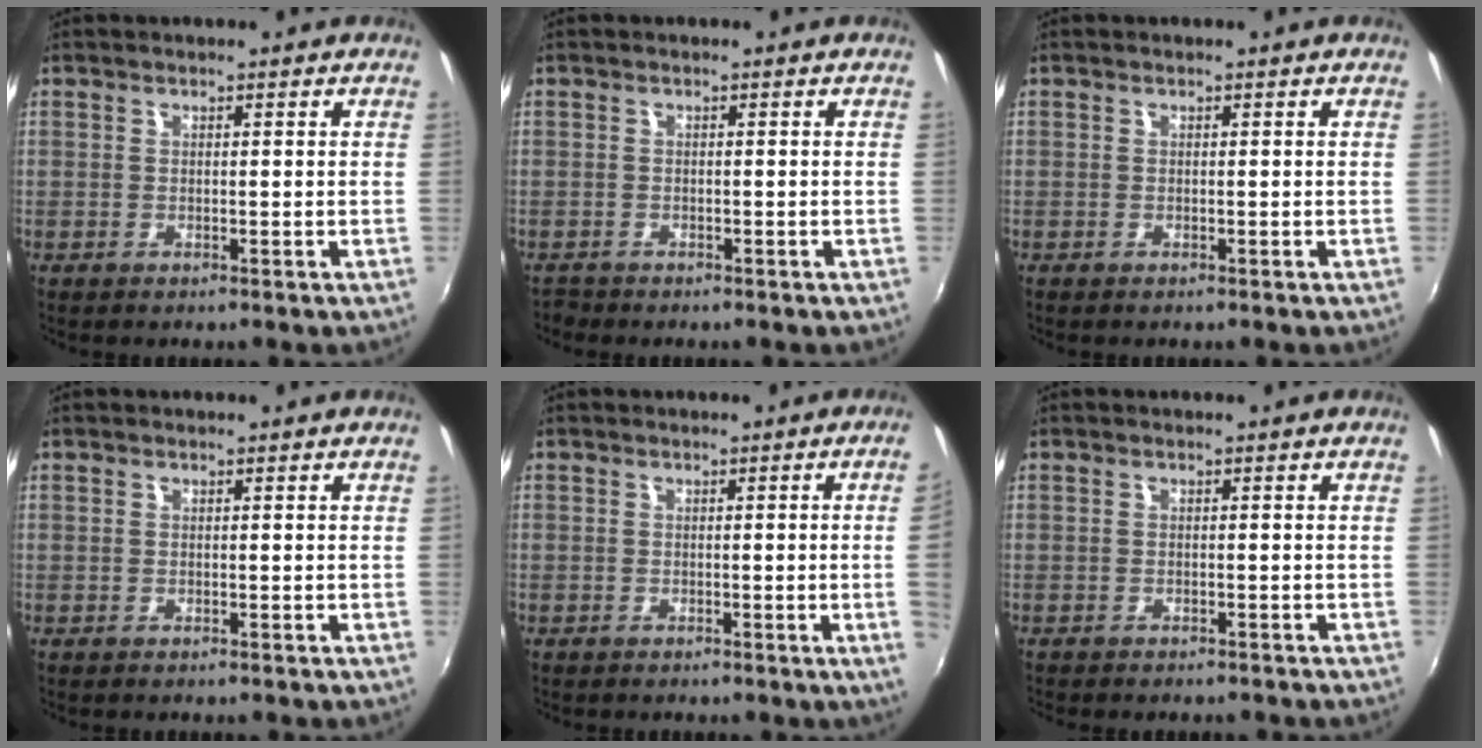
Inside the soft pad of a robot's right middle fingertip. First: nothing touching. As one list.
[{"total": 1.3, "force": [-1.2, 0.5, -0.1], "torque": [-0.003, -0.003, -0.023]}, {"total": 0.0}, {"total": 0.0}, {"total": 2.8, "force": [-0.1, -1.4, 2.4], "torque": [-0.043, -0.010, 0.004]}, {"total": 2.5, "force": [-2.2, 0.7, 0.8], "torque": [-0.024, -0.013, -0.034]}]